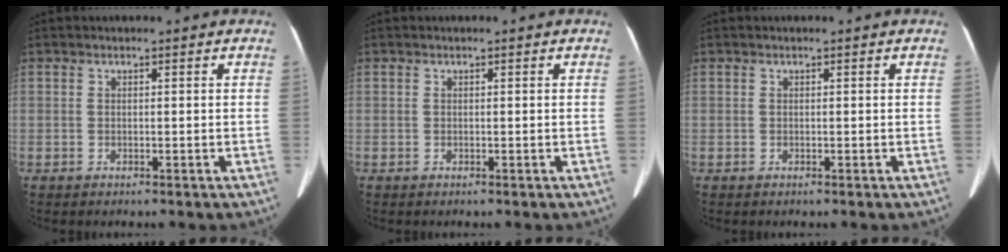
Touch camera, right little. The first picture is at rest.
{"total": 0.0}
{"total": 0.0}